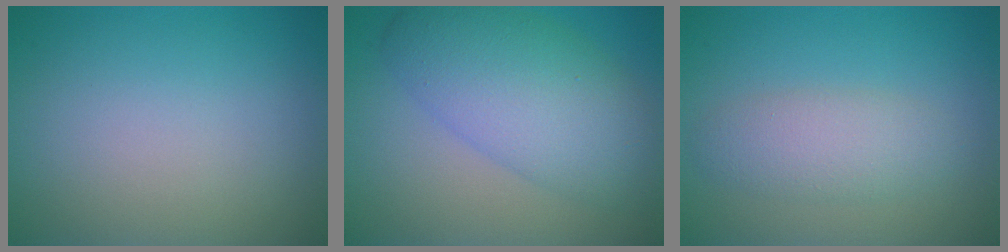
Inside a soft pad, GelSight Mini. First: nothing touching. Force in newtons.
{"total": 7.5, "press": 7.5, "slide": 0.2}
{"total": 3.1, "press": 3.1, "slide": 0.1}